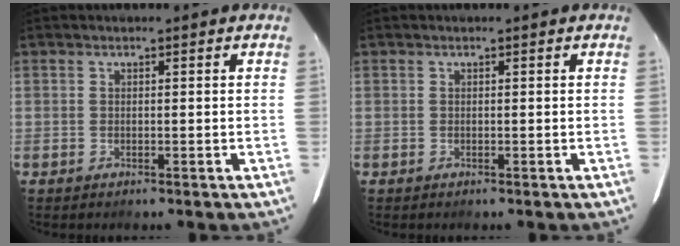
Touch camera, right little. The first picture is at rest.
{"total": 0.0}